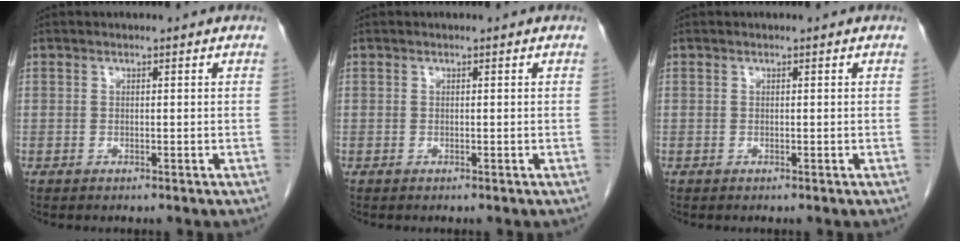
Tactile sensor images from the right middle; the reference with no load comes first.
{"total": 0.0}
{"total": 0.0}